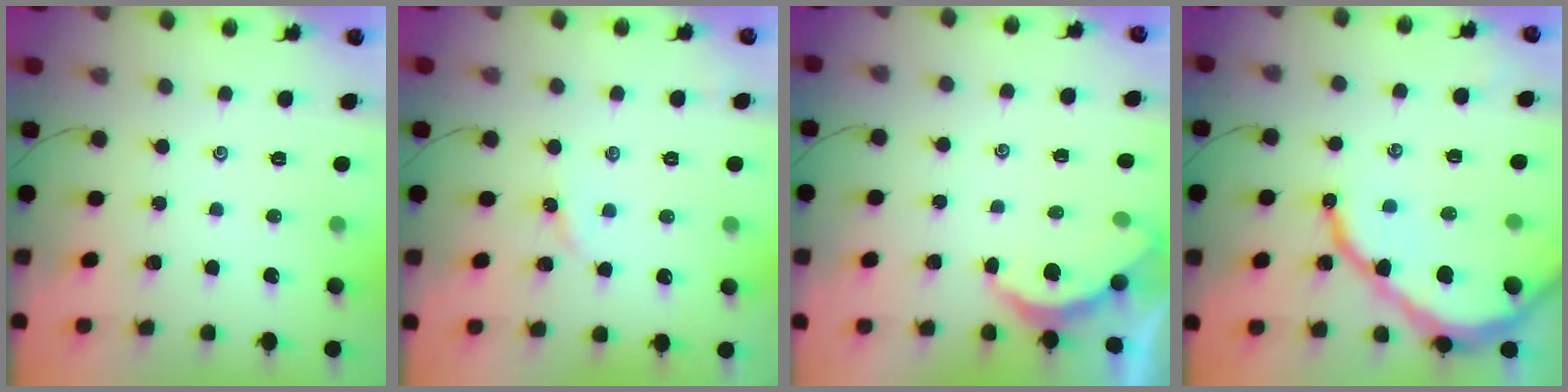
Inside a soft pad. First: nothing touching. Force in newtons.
{"total": 2.3, "press": 2.3, "slide": 0.4}
{"total": 3.2, "press": 3.2, "slide": 0.3}
{"total": 13.3, "press": 13.3, "slide": 1.1}